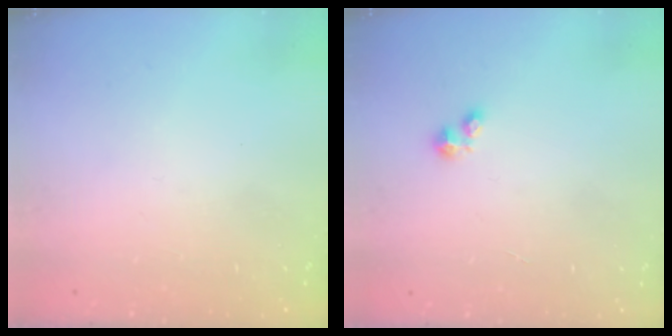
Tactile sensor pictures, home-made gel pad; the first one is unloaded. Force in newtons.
{"total": 1.9, "press": 1.8, "slide": 0.2}